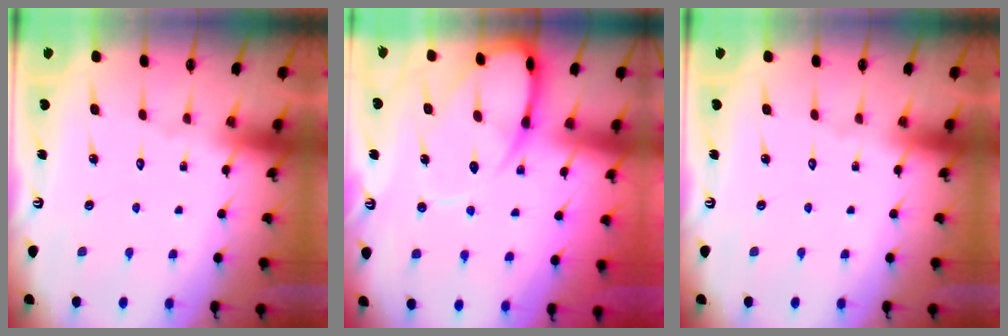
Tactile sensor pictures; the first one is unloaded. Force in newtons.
{"total": 11.5, "press": 11.5, "slide": 1.2}
{"total": 0.0}